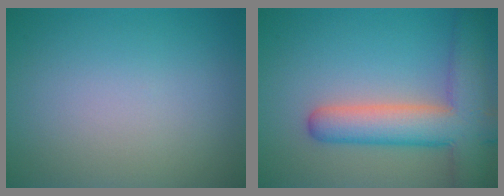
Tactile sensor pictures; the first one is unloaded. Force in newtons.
{"total": 8.0, "press": 8.0, "slide": 0.7}